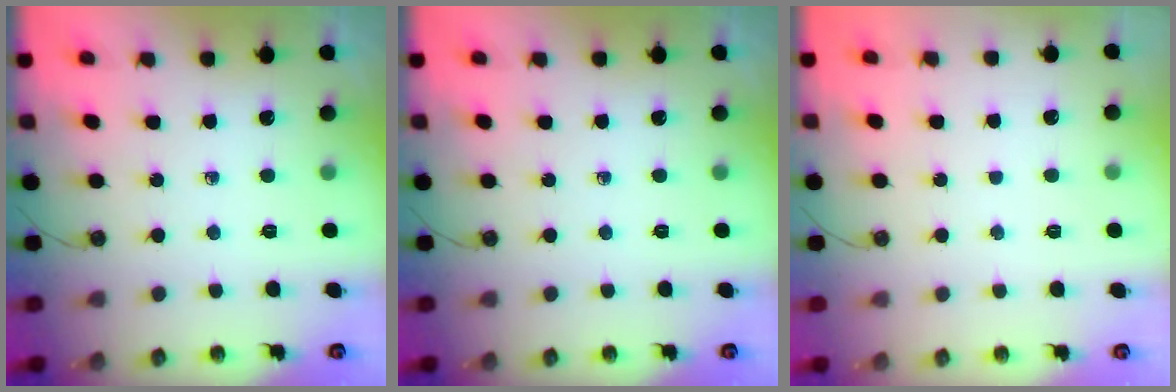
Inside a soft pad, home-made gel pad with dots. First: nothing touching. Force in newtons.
{"total": 0.0}
{"total": 1.8, "press": 1.7, "slide": 0.6}